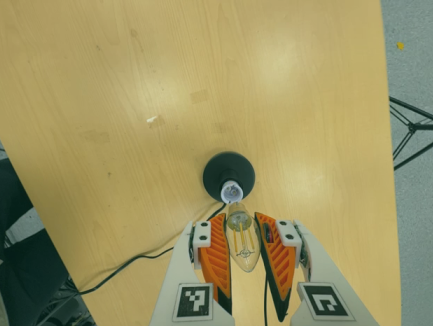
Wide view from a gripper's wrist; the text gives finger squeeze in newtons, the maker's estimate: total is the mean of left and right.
{"total": 20.7, "left": 22.6, "right": 18.8}